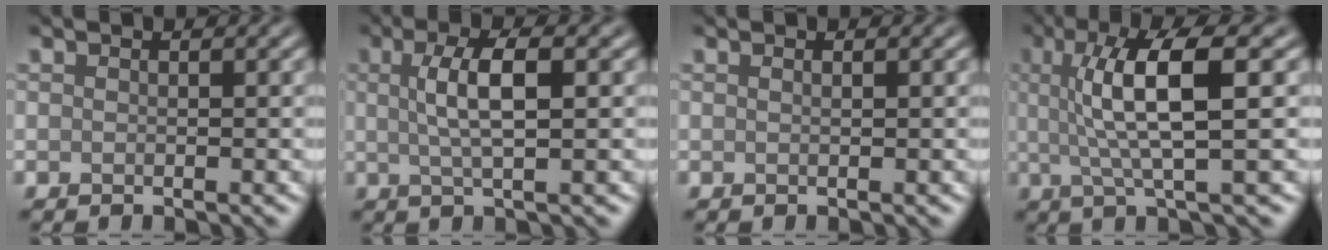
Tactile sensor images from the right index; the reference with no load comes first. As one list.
[{"total": 4.3, "force": [0.7, 1.0, 4.1], "torque": [-0.076, 0.005, 0.013]}, {"total": 0.0}, {"total": 7.4, "force": [1.2, 1.7, 7.1], "torque": [-0.124, 0.007, 0.021]}]